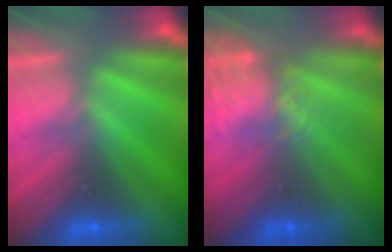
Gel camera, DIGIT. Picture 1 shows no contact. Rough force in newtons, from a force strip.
{"total": 4.4}